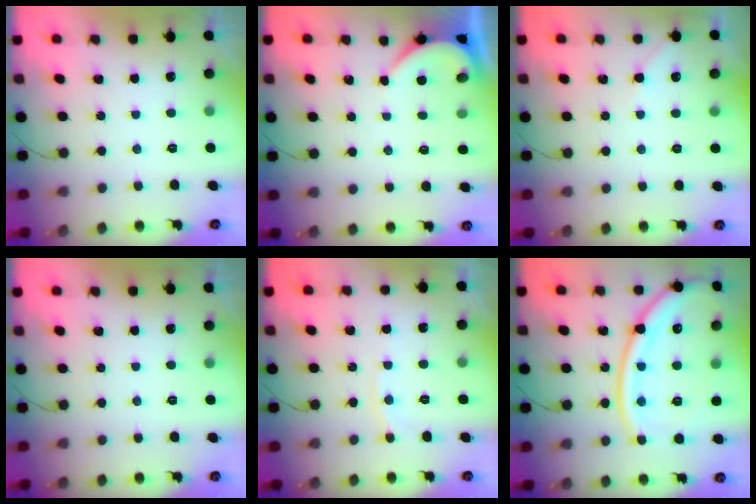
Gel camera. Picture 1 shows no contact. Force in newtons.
{"total": 3.0, "press": 3.0, "slide": 0.3}
{"total": 3.0, "press": 2.9, "slide": 0.5}
{"total": 0.0}
{"total": 4.7, "press": 4.6, "slide": 0.5}
{"total": 19.2, "press": 19.2, "slide": 1.5}